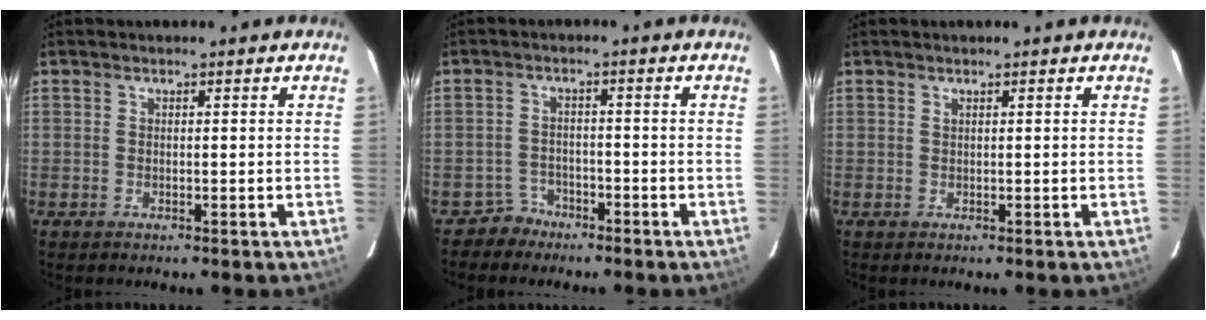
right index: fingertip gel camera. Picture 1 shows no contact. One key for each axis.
{"total": 2.8, "fx": -2.0, "fy": 1.8, "fz": -0.5, "tx": 0.006, "ty": 0.012, "tz": -0.036}
{"total": 0.0}